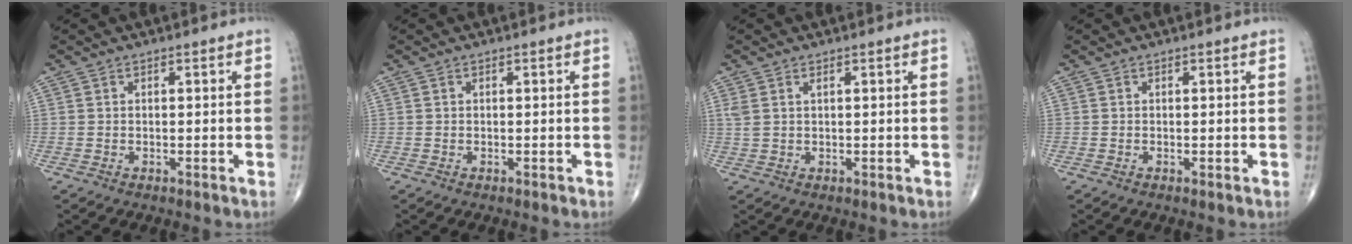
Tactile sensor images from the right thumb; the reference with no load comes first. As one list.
[{"total": 0.0}, {"total": 2.0, "force": [0.9, 0.9, 1.6], "torque": [-0.043, 0.011, 0.027]}, {"total": 0.0}]